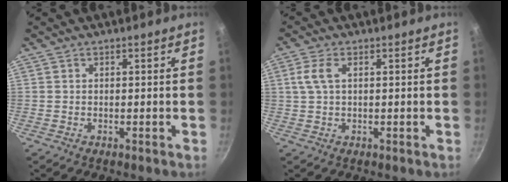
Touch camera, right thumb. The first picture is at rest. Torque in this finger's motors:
{"motor_torque": [-0.38, 0.38, 0.52, -0.50, 0.00]}